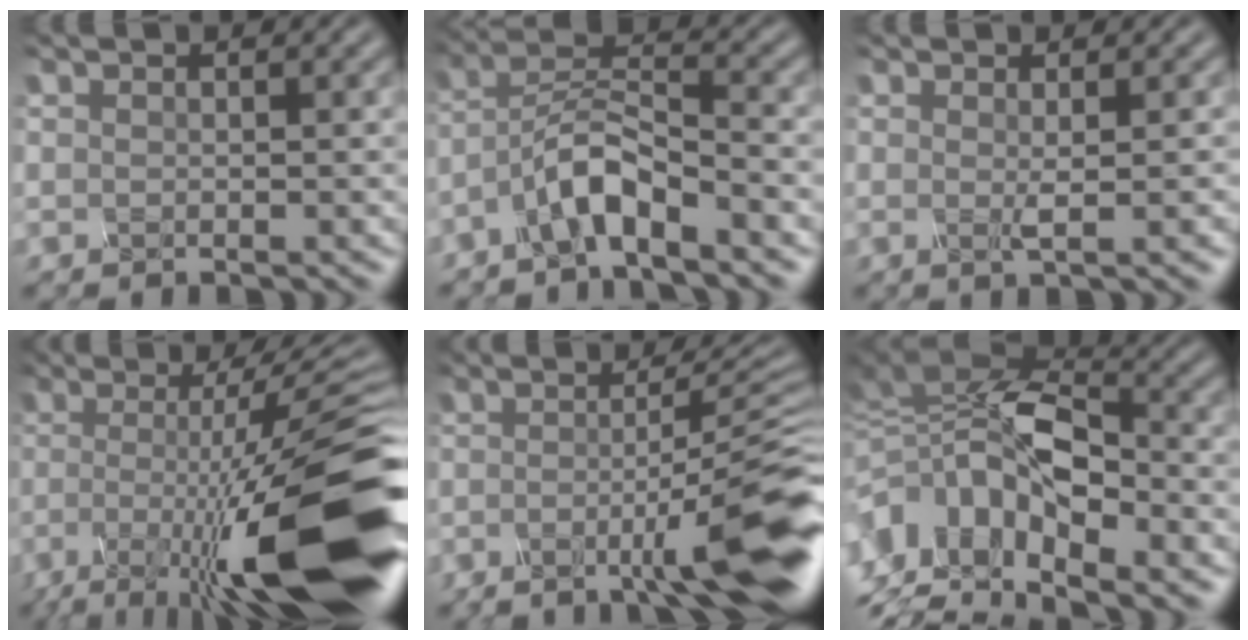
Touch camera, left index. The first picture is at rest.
{"total": 4.6, "force": [-4.1, 0.0, 2.2], "torque": [-0.058, 0.015, -0.063]}
{"total": 1.1, "force": [-0.5, -0.4, 0.8], "torque": [-0.036, -0.002, 0.009]}
{"total": 15.7, "force": [-6.3, 3.0, 14.1], "torque": [-0.205, 0.008, -0.089]}
{"total": 9.4, "force": [-4.2, 0.8, 8.3], "torque": [-0.116, 0.006, -0.057]}
{"total": 12.4, "force": [-4.9, 6.7, 9.2], "torque": [-0.209, -0.003, -0.059]}